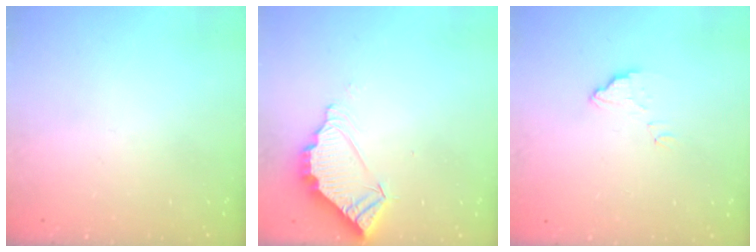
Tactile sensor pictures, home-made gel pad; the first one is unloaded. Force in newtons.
{"total": 6.2, "press": 6.2, "slide": 0.4}
{"total": 3.8, "press": 3.7, "slide": 0.3}